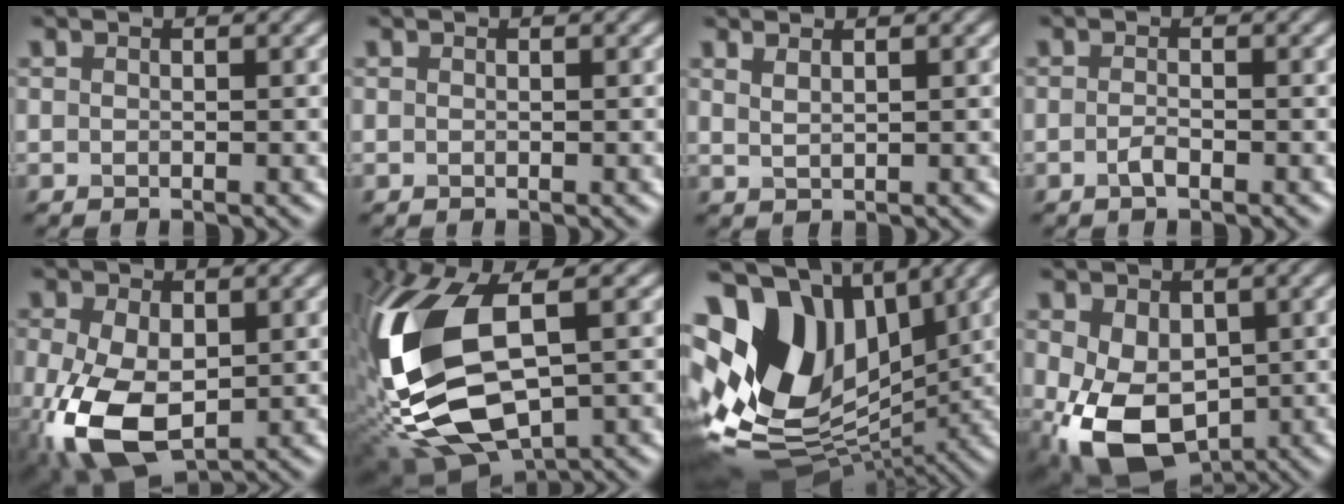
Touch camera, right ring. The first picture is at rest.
{"total": 0.0}
{"total": 1.4, "force": [1.0, 0.5, 0.8], "torque": [-0.012, -0.003, 0.020]}
{"total": 1.1, "force": [-0.6, 0.3, 0.8], "torque": [-0.019, 0.001, -0.013]}
{"total": 9.0, "force": [-1.7, 5.5, 6.9], "torque": [-0.173, -0.018, -0.032]}
{"total": 16.2, "force": [-0.6, 8.7, 13.7], "torque": [-0.330, -0.020, 0.001]}
{"total": 15.2, "force": [3.3, 10.1, 10.9], "torque": [-0.227, 0.009, 0.061]}
{"total": 9.6, "force": [-2.3, 6.6, 6.6], "torque": [-0.144, -0.035, -0.034]}